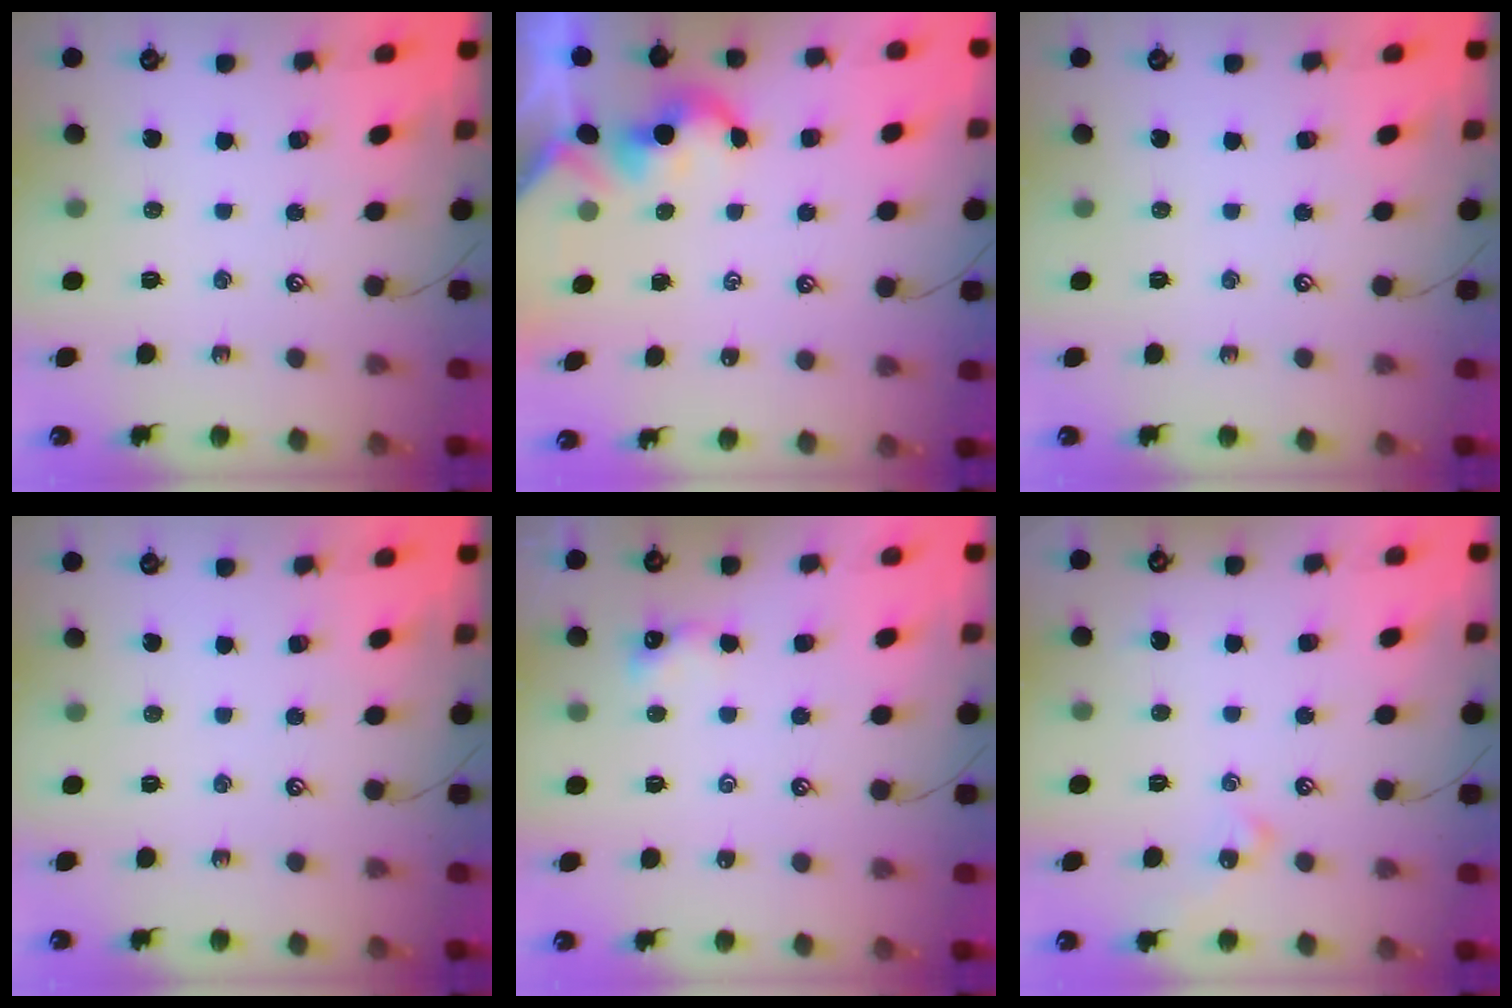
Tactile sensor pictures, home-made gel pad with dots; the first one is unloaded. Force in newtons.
{"total": 2.0, "press": 1.9, "slide": 0.4}
{"total": 0.0}
{"total": 0.0}
{"total": 1.2, "press": 1.2, "slide": 0.4}
{"total": 2.6, "press": 2.6, "slide": 0.6}